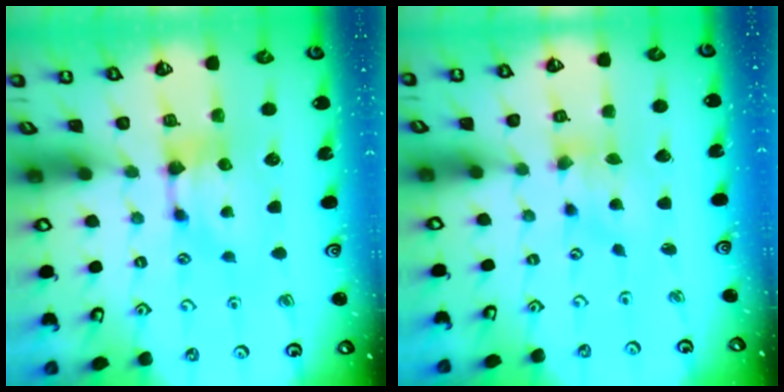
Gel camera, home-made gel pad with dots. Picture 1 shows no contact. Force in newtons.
{"total": 1.2, "press": 0.0, "slide": 1.2}